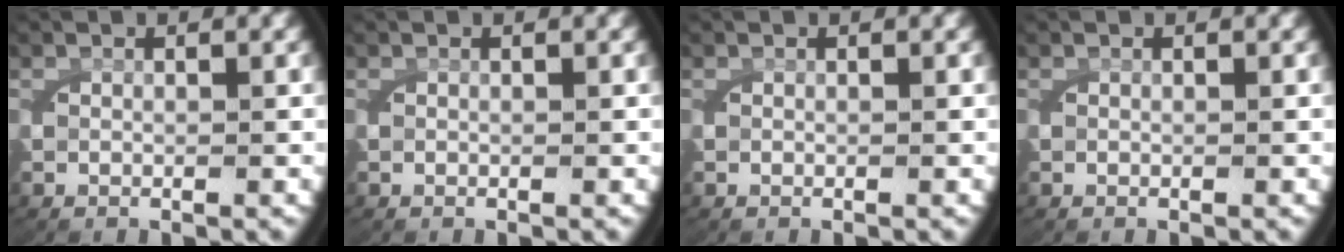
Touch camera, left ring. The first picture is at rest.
{"total": 0.0}
{"total": 0.0}
{"total": 0.0}